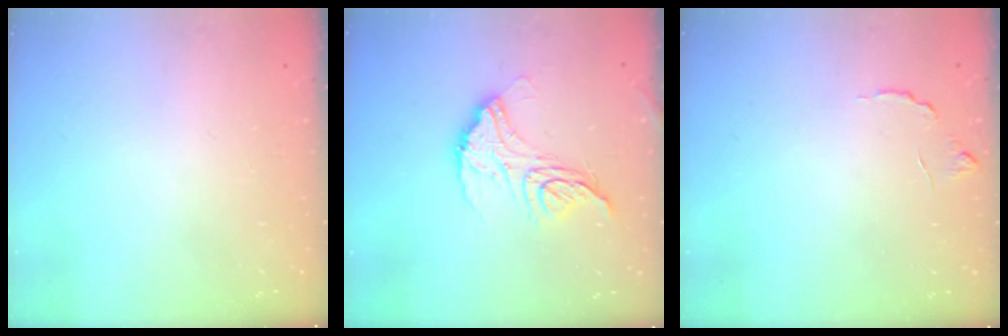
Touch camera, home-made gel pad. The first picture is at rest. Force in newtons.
{"total": 13.8, "press": 13.8, "slide": 1.0}
{"total": 6.0, "press": 6.0, "slide": 0.4}